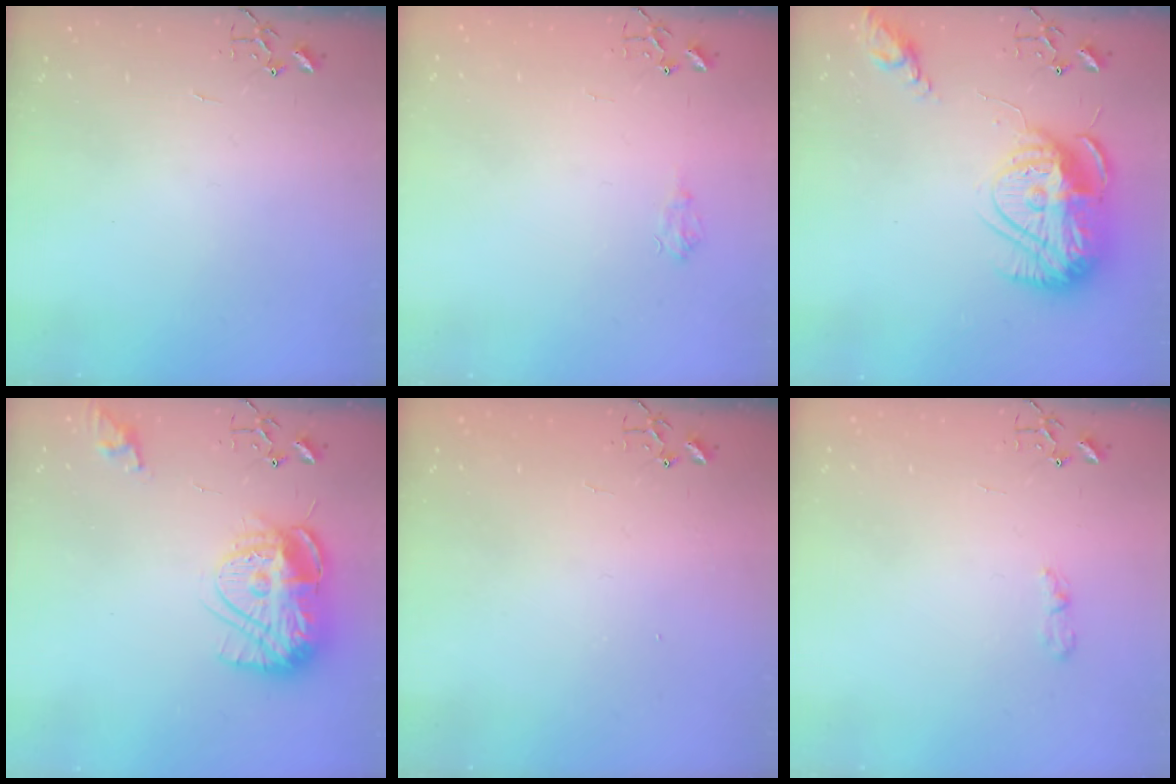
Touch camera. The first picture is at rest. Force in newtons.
{"total": 6.1, "press": 6.1, "slide": 0.8}
{"total": 18.7, "press": 18.6, "slide": 1.7}
{"total": 15.8, "press": 15.7, "slide": 1.4}
{"total": 1.1, "press": 1.1, "slide": 0.1}
{"total": 3.3, "press": 3.3, "slide": 0.5}